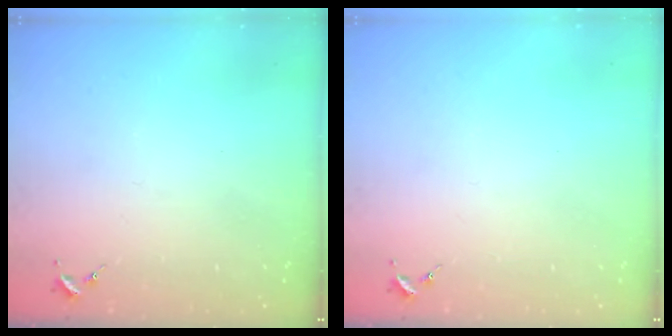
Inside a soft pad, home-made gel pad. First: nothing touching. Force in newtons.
{"total": 0.0}